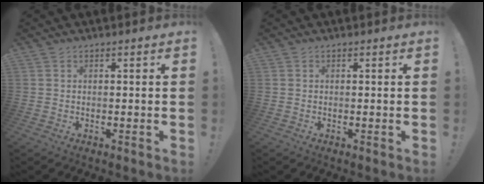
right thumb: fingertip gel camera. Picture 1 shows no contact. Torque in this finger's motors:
{"motor_torque": [0.00, -0.18, 0.03, -0.26, 0.08]}